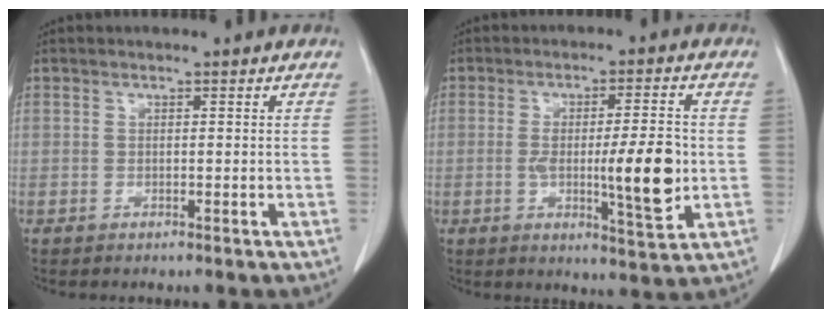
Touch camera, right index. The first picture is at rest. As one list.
[{"total": 10.0, "force": [-1.0, 1.7, 9.9], "torque": [-0.148, -0.008, -0.014]}]